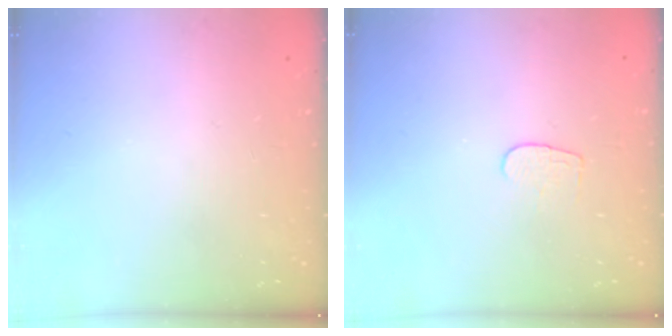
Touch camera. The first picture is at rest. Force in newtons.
{"total": 4.6, "press": 4.6, "slide": 0.2}